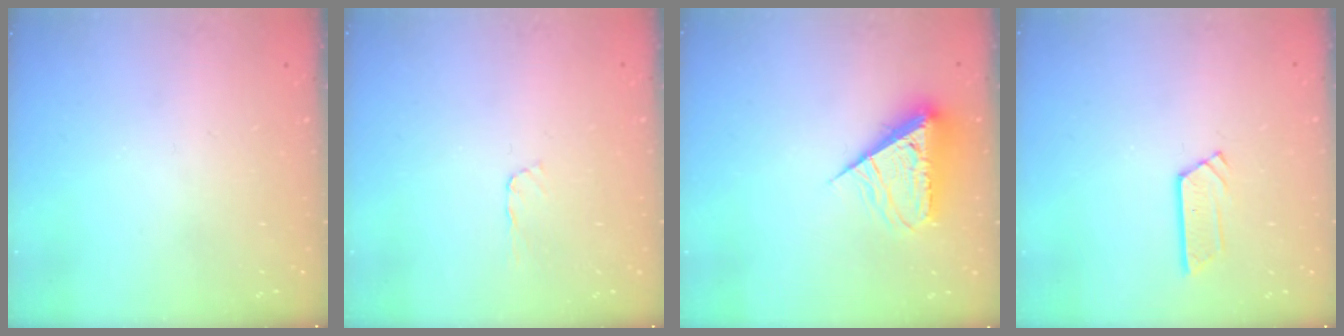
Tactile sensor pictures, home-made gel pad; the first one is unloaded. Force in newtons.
{"total": 2.1, "press": 2.1, "slide": 0.3}
{"total": 8.5, "press": 8.4, "slide": 1.2}
{"total": 4.3, "press": 4.2, "slide": 0.3}